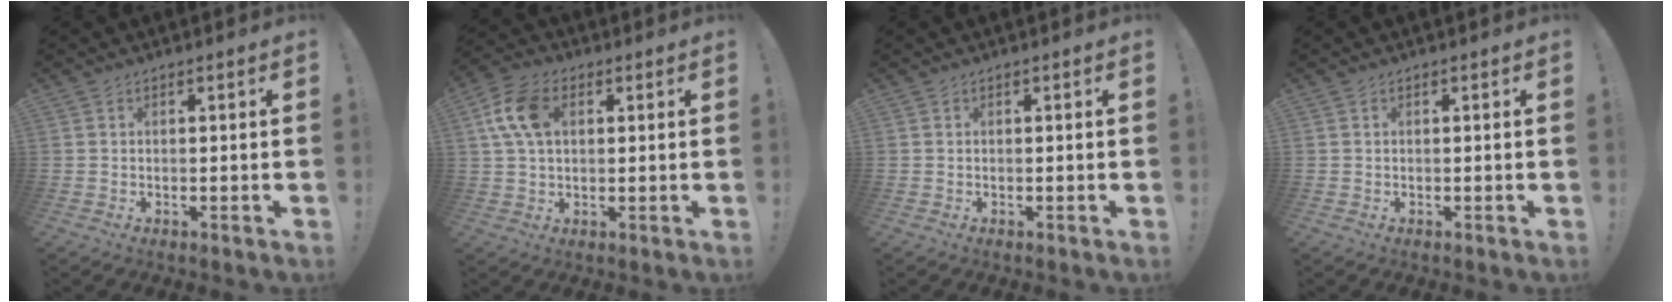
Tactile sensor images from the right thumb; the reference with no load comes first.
{"total": 11.4, "force": [2.9, 7.3, 8.2], "torque": [-0.162, 0.010, 0.056]}
{"total": 0.0}
{"total": 0.0}